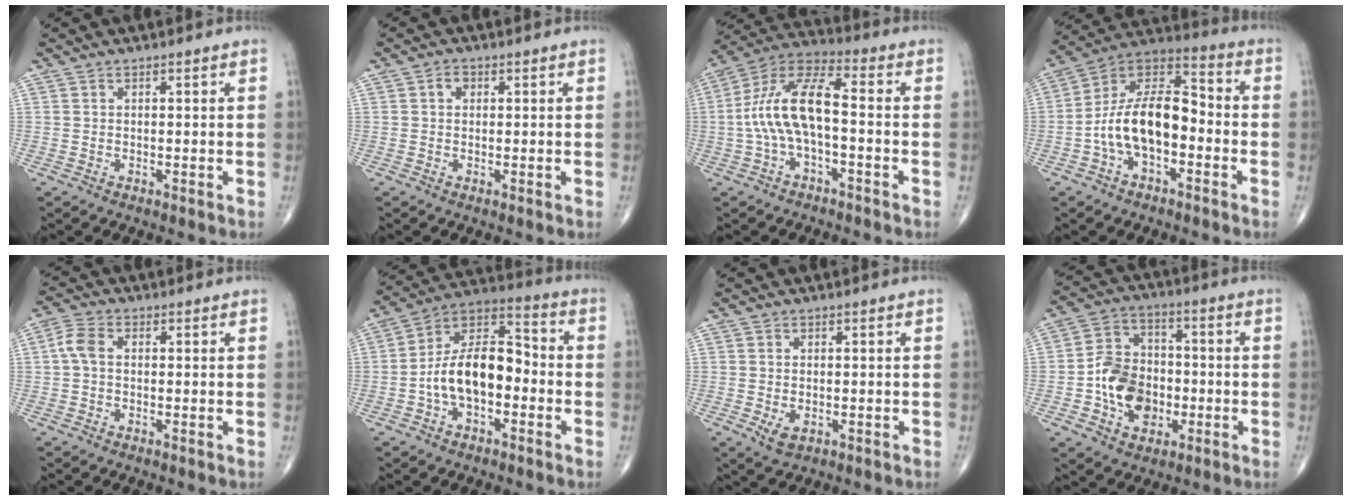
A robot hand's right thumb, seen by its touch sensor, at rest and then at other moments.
{"total": 1.5, "force": [0.3, 1.2, 0.8], "torque": [-0.004, 0.005, 0.003]}
{"total": 12.7, "force": [-1.7, 5.1, 11.5], "torque": [-0.238, 0.050, -0.037]}
{"total": 15.1, "force": [-3.3, 8.1, 12.3], "torque": [-0.212, 0.050, -0.068]}
{"total": 3.9, "force": [0.1, 2.5, 3.0], "torque": [-0.065, 0.012, -0.004]}
{"total": 14.4, "force": [-2.9, 8.2, 11.5], "torque": [-0.189, 0.048, -0.060]}
{"total": 3.0, "force": [-0.9, 1.8, 2.3], "torque": [-0.039, -0.003, -0.008]}
{"total": 12.5, "force": [-2.8, 9.4, 7.8], "torque": [-0.104, 0.029, -0.051]}